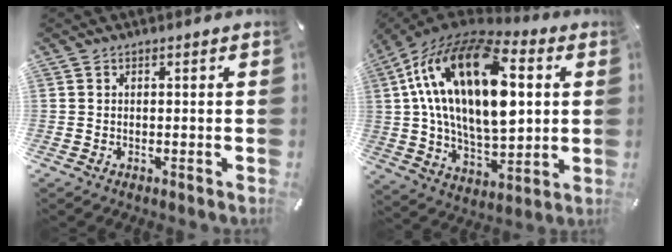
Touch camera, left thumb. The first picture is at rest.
{"total": 27.8, "force": [6.7, 15.7, 22.0], "torque": [-0.415, -0.019, 0.108]}